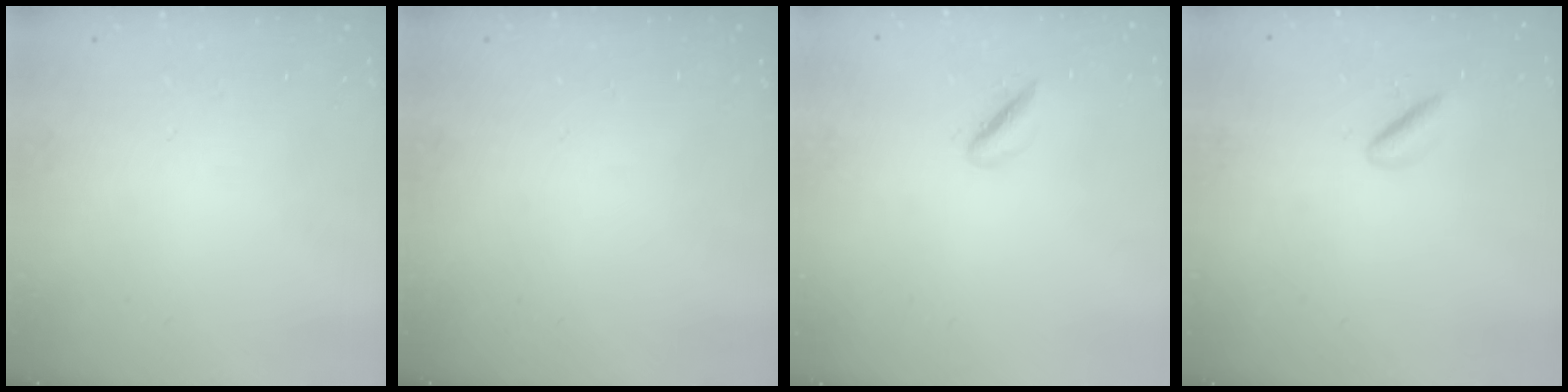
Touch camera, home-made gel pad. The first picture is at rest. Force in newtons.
{"total": 0.0}
{"total": 1.8, "press": 1.8, "slide": 0.4}
{"total": 2.8, "press": 2.6, "slide": 0.9}